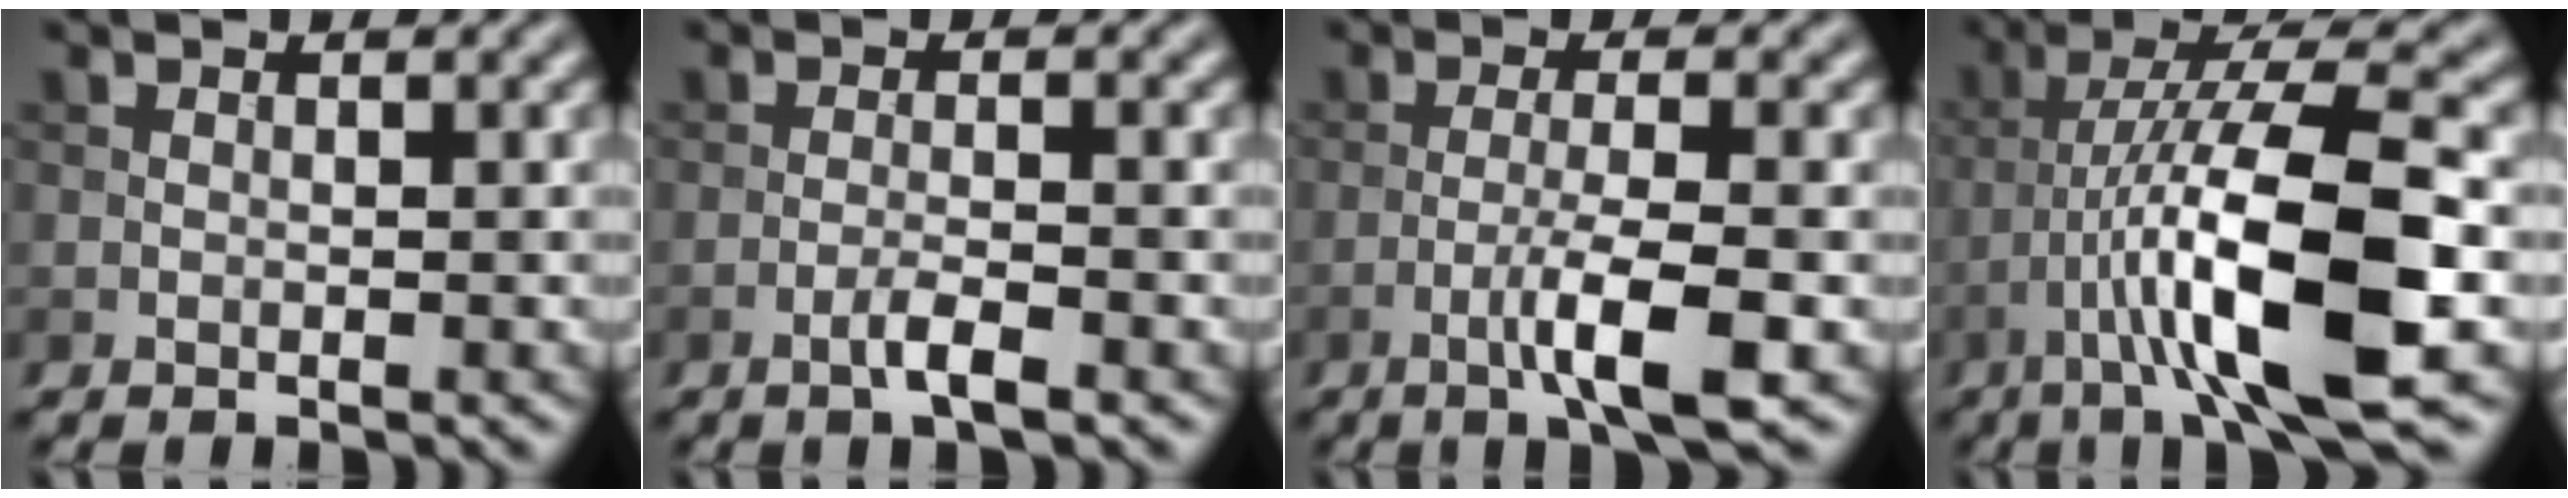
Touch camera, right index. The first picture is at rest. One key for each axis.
{"total": 2.4, "fx": -1.2, "fy": 0.3, "fz": 2.0, "tx": -0.035, "ty": 0.007, "tz": -0.028}
{"total": 4.8, "fx": -1.9, "fy": 0.5, "fz": 4.4, "tx": -0.075, "ty": 0.006, "tz": -0.039}
{"total": 11.3, "fx": -3.5, "fy": 2.1, "fz": 10.5, "tx": -0.182, "ty": 0.019, "tz": -0.062}